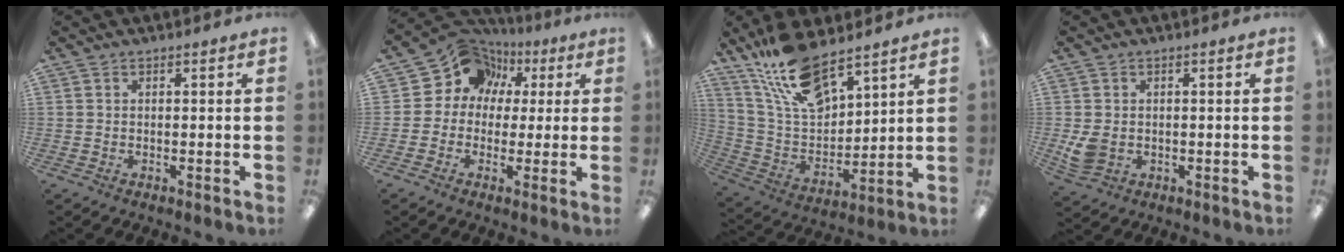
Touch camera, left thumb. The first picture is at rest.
{"total": 11.0, "force": [5.1, 9.3, 2.9], "torque": [-0.062, -0.031, 0.100]}
{"total": 17.0, "force": [12.7, 6.5, 9.3], "torque": [-0.195, -0.061, 0.229]}
{"total": 4.5, "force": [-0.2, 3.5, 2.8], "torque": [-0.054, -0.002, -0.003]}